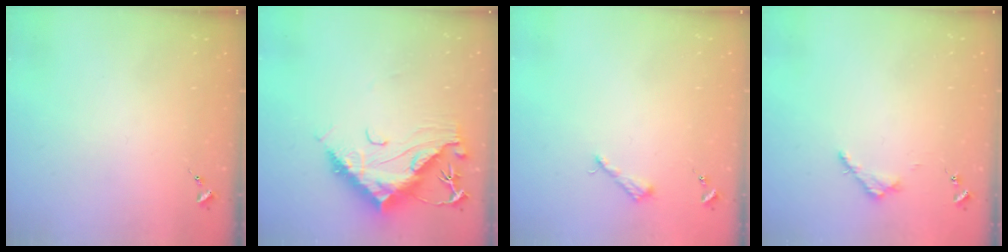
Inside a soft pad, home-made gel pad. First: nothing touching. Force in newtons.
{"total": 14.6, "press": 14.5, "slide": 1.5}
{"total": 4.2, "press": 4.1, "slide": 0.6}
{"total": 3.2, "press": 3.2, "slide": 0.4}